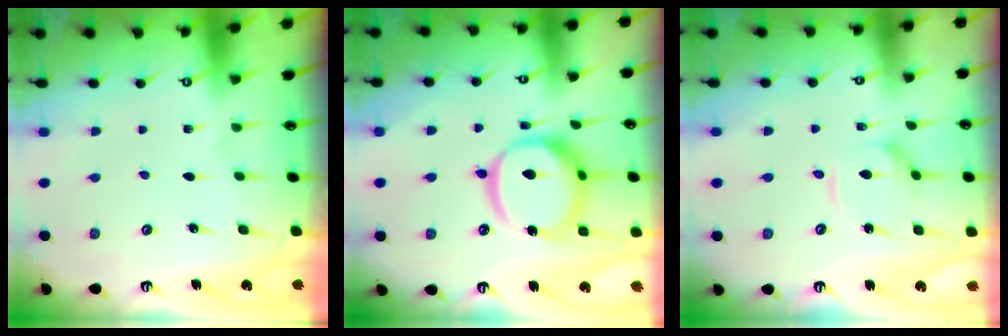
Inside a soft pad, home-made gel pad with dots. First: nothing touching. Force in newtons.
{"total": 16.1, "press": 16.0, "slide": 1.9}
{"total": 5.3, "press": 5.3, "slide": 0.5}